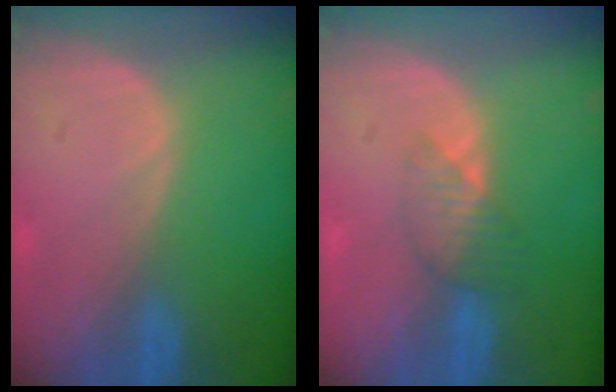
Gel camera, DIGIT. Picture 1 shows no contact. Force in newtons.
{"total": 3.6, "press": 3.2, "slide": 1.6}